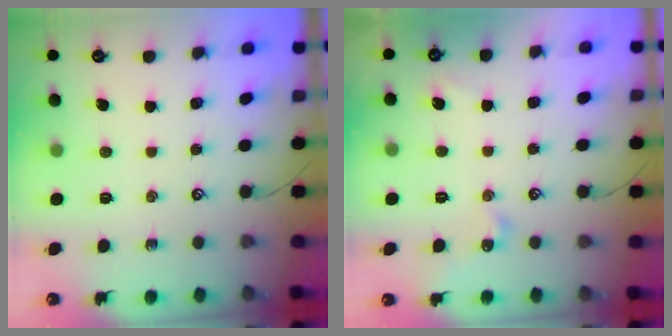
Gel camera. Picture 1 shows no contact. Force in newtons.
{"total": 2.7, "press": 2.6, "slide": 0.5}